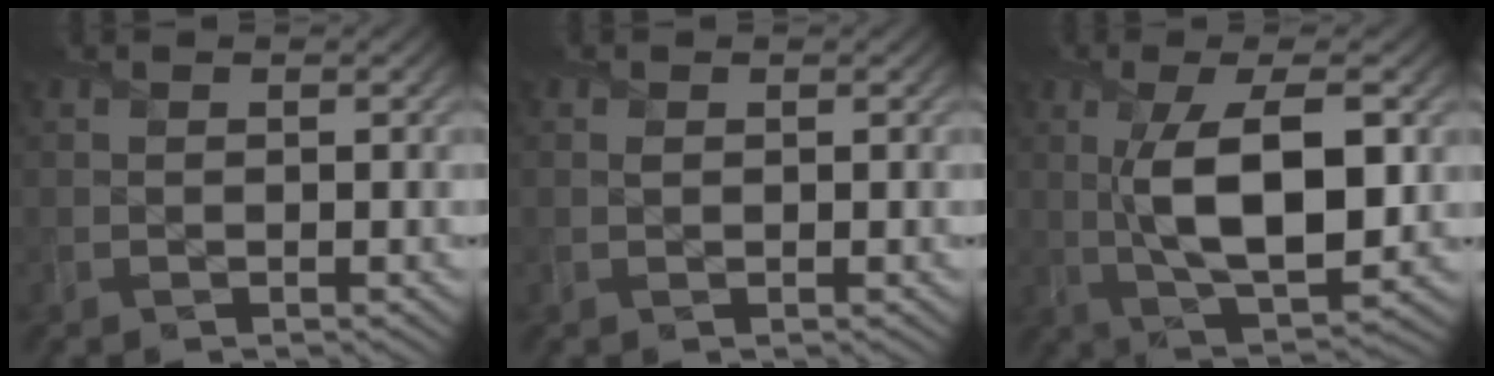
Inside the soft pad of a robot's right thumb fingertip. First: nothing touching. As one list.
[{"total": 0.0}, {"total": 11.7, "force": [0.7, 4.6, 10.8], "torque": [-0.194, -0.007, 0.019]}]